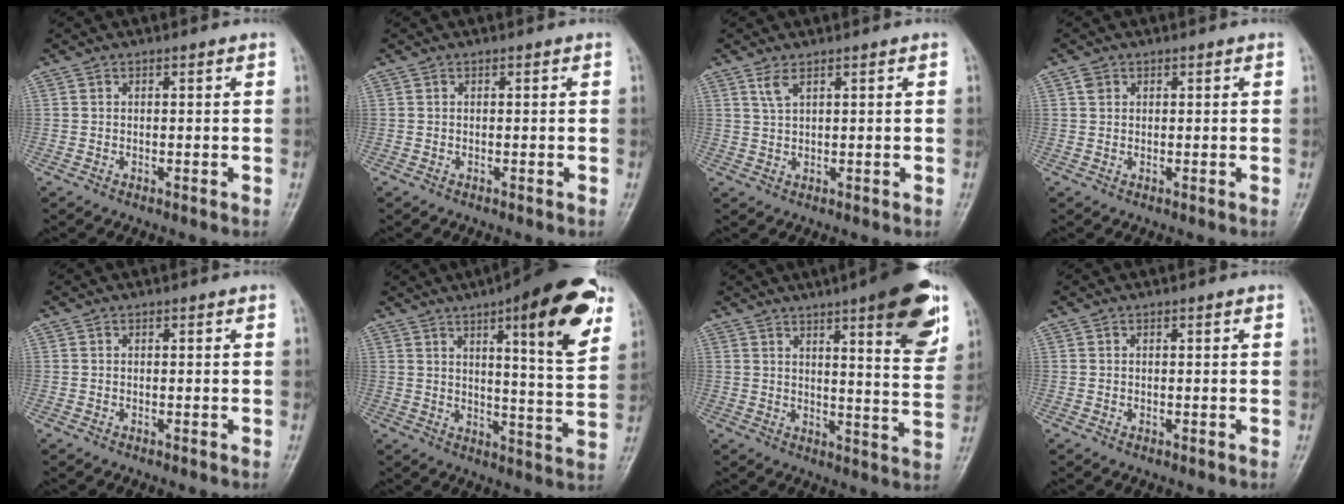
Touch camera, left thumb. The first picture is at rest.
{"total": 0.0}
{"total": 2.2, "force": [1.4, 0.5, 1.6], "torque": [-0.038, -0.002, 0.035]}
{"total": 1.4, "force": [0.6, 1.2, 0.5], "torque": [-0.003, 0.001, 0.009]}
{"total": 0.0}
{"total": 19.3, "force": [9.8, 4.6, 16.0], "torque": [-0.185, -0.037, 0.129]}
{"total": 15.7, "force": [8.5, 3.1, 12.8], "torque": [-0.144, -0.041, 0.112]}
{"total": 0.5, "force": [0.1, 0.3, 0.4], "torque": [-0.001, 0.001, 0.002]}